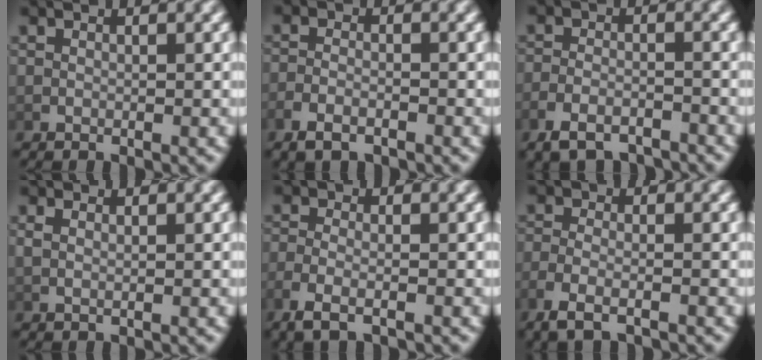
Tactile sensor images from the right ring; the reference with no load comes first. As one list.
[{"total": 2.8, "force": [-2.1, 1.1, 1.5], "torque": [-0.032, -0.006, -0.033]}, {"total": 4.1, "force": [-3.6, 1.3, 1.4], "torque": [-0.023, -0.007, -0.059]}, {"total": 0.9, "force": [0.6, 0.1, 0.7], "torque": [-0.012, -0.001, 0.016]}, {"total": 2.9, "force": [-1.7, 0.9, 2.2], "torque": [-0.058, -0.010, -0.024]}, {"total": 3.1, "force": [-2.0, 0.9, 2.1], "torque": [-0.055, -0.009, -0.029]}]